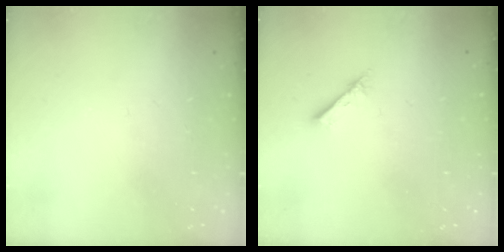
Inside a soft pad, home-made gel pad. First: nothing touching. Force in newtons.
{"total": 2.4, "press": 2.4, "slide": 0.3}